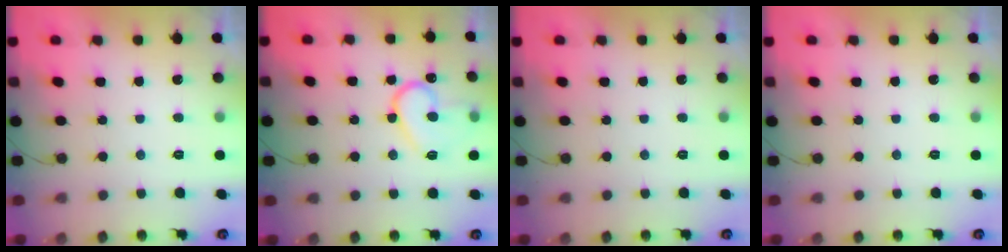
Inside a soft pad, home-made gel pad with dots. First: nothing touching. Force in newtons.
{"total": 14.5, "press": 14.5, "slide": 1.3}
{"total": 0.0}
{"total": 0.0}